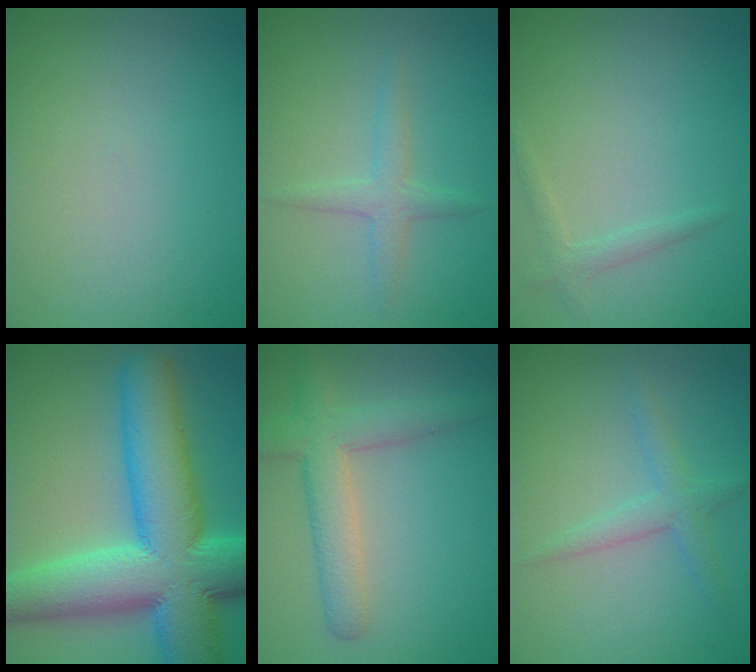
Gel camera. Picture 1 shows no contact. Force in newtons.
{"total": 1.9, "press": 1.9, "slide": 0.1}
{"total": 1.2, "press": 1.2, "slide": 0.1}
{"total": 14.6, "press": 14.6, "slide": 0.4}
{"total": 4.5, "press": 4.5, "slide": 0.2}
{"total": 1.3, "press": 1.3, "slide": 0.1}